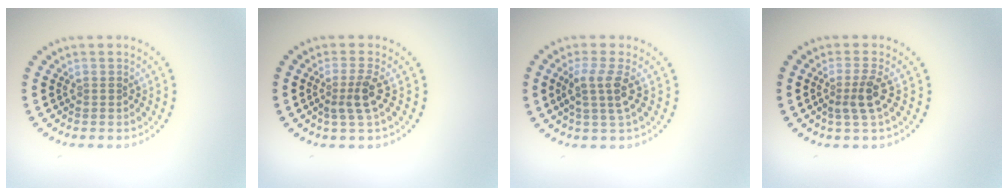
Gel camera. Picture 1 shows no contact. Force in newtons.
{"total": 2.4, "press": 1.8, "slide": 1.6}
{"total": 2.7, "press": 2.1, "slide": 1.6}
{"total": 2.4, "press": 1.8, "slide": 1.6}